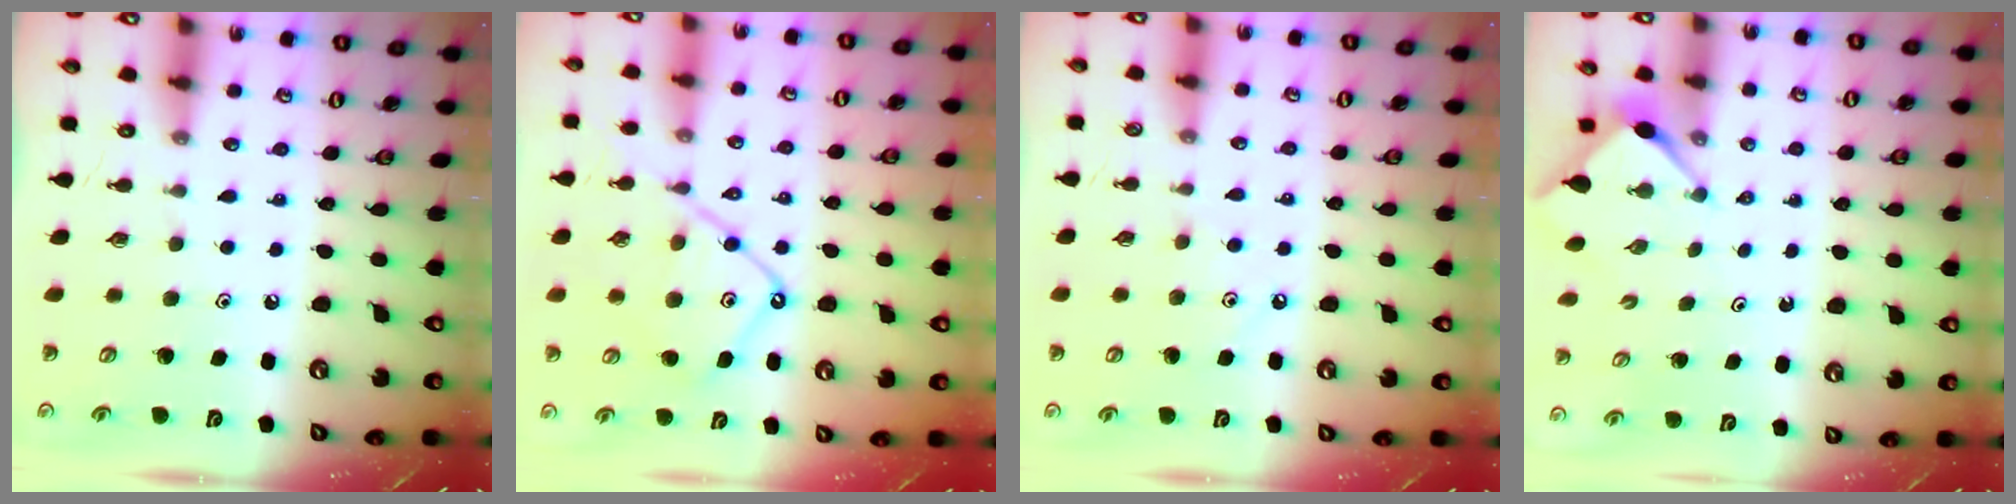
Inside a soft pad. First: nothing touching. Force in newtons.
{"total": 12.5, "press": 12.5, "slide": 1.1}
{"total": 4.2, "press": 4.2, "slide": 0.7}
{"total": 2.8, "press": 2.8, "slide": 0.3}